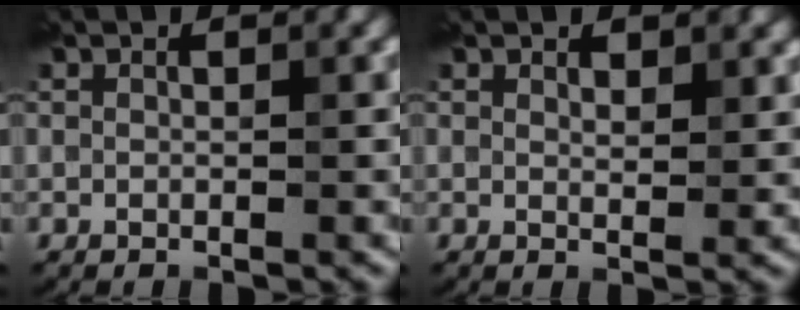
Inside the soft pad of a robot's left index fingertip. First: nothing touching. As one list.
[{"total": 1.2, "force": [0.9, 0.4, 0.7], "torque": [-0.016, -0.003, 0.019]}]